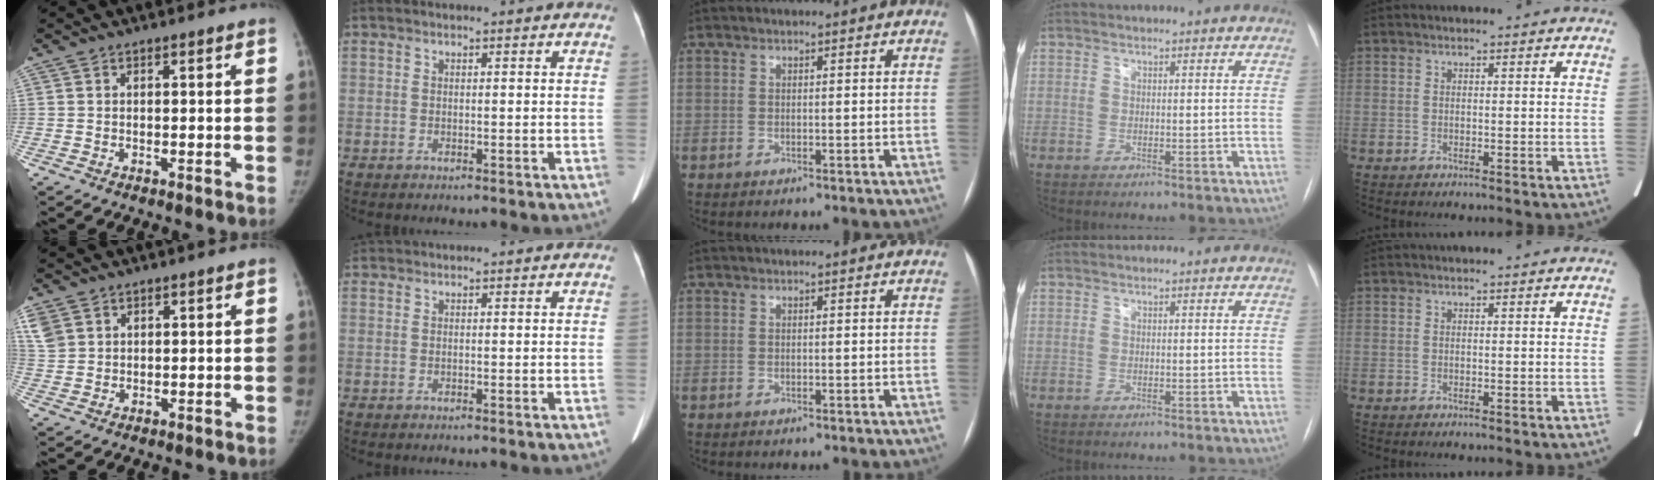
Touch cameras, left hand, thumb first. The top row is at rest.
{"thumb": {"total": 7.1, "force": [3.5, 5.4, 3.0], "torque": [-0.081, 0.007, 0.081]}, "index": {"total": 1.9, "force": [1.9, 0.3, 0.2], "torque": [-0.012, 0.020, 0.038]}}